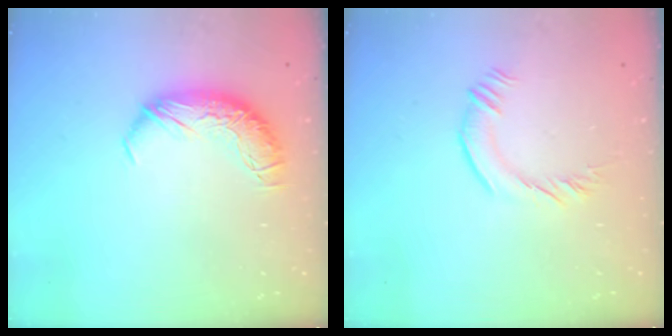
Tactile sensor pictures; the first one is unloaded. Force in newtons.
{"total": 1.7, "press": 1.4, "slide": 0.8}